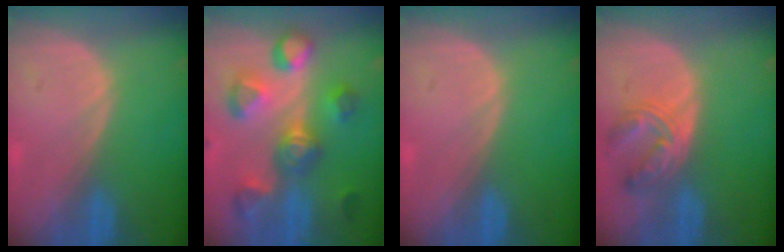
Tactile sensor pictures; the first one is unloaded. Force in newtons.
{"total": 9.5, "press": 9.4, "slide": 1.2}
{"total": 0.0}
{"total": 5.7, "press": 5.7, "slide": 0.4}